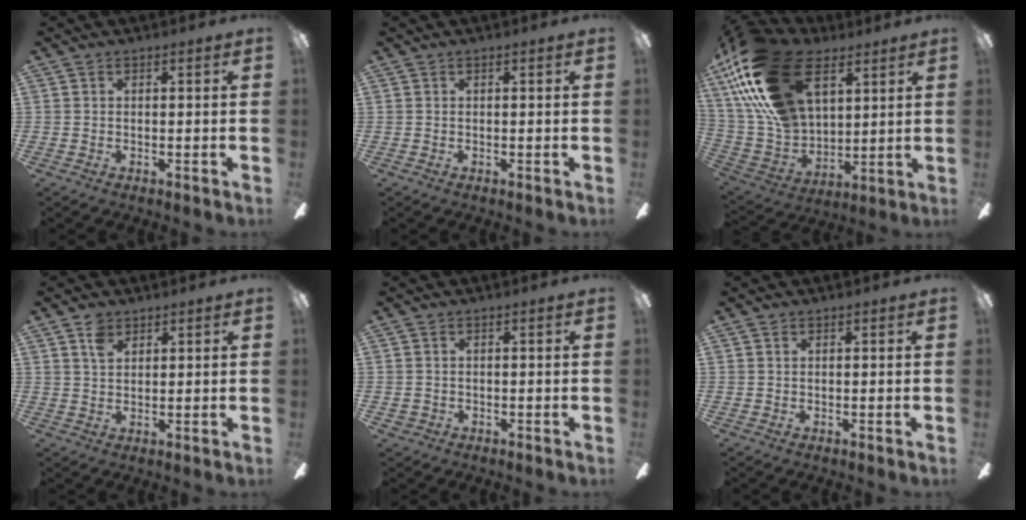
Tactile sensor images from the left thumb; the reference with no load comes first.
{"total": 0.0}
{"total": 27.2, "force": [13.6, 15.6, 17.7], "torque": [-0.373, -0.051, 0.244]}
{"total": 4.1, "force": [2.7, 2.5, 1.9], "torque": [-0.030, -0.005, 0.048]}
{"total": 0.9, "force": [-0.1, 0.9, 0.2], "torque": [-0.006, 0.003, -0.005]}
{"total": 0.7, "force": [0.3, 0.4, 0.4], "torque": [-0.010, 0.004, 0.006]}